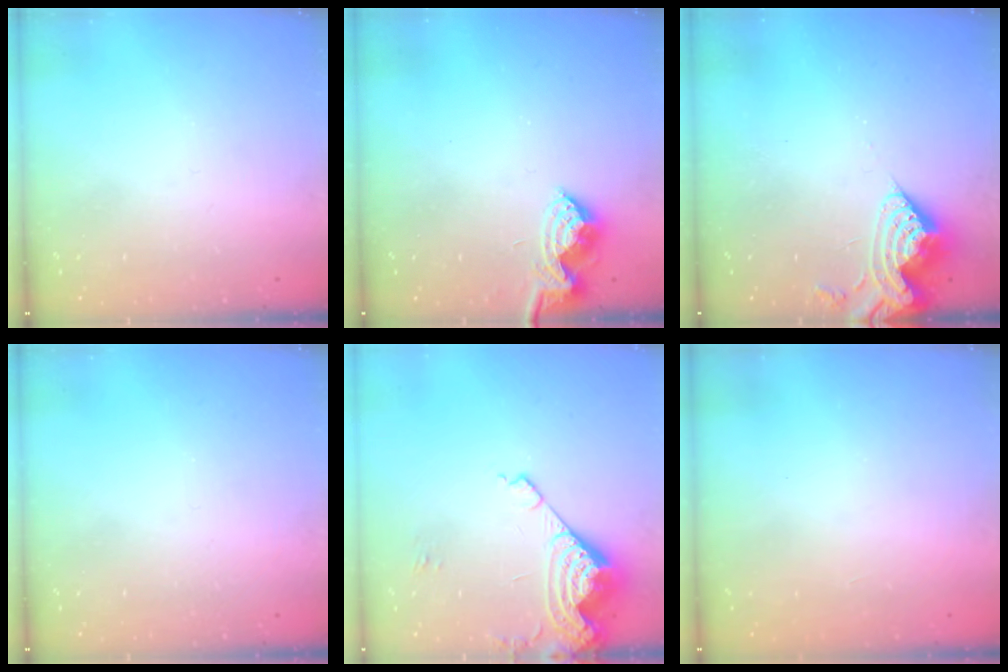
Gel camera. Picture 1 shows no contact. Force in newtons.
{"total": 7.6, "press": 7.6, "slide": 0.4}
{"total": 9.8, "press": 9.8, "slide": 0.8}
{"total": 0.0}
{"total": 15.1, "press": 15.0, "slide": 1.8}
{"total": 1.2, "press": 1.1, "slide": 0.5}